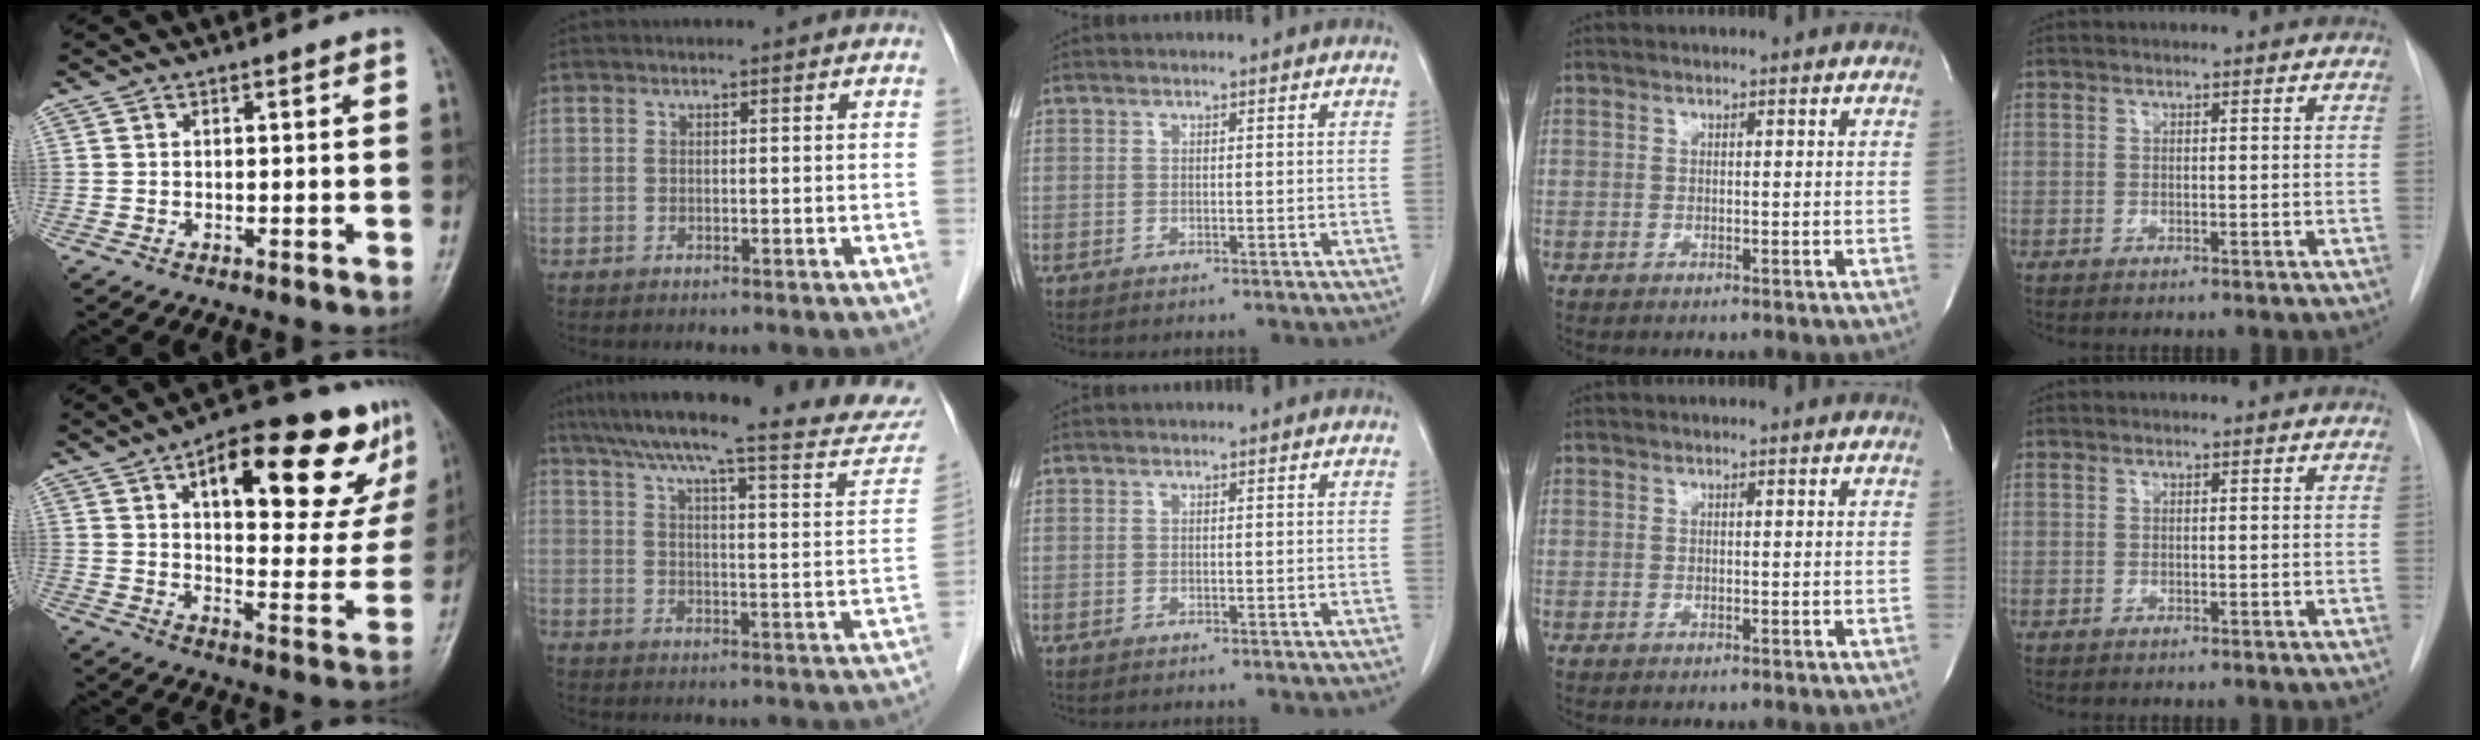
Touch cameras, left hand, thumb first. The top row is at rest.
{"thumb": {"total": 24.8, "force": [12.6, 9.6, 19.1], "torque": [-0.220, -0.020, 0.182]}, "index": {"total": 25.2, "force": [21.9, 2.4, 12.3], "torque": [-0.186, -0.024, 0.282]}}